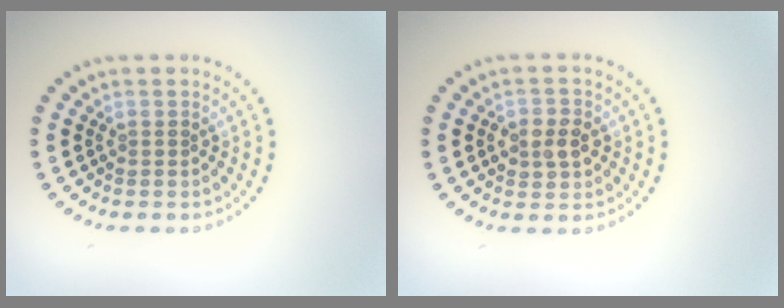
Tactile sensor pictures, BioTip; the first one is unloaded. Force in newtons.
{"total": 2.4, "press": 2.4, "slide": 0.2}